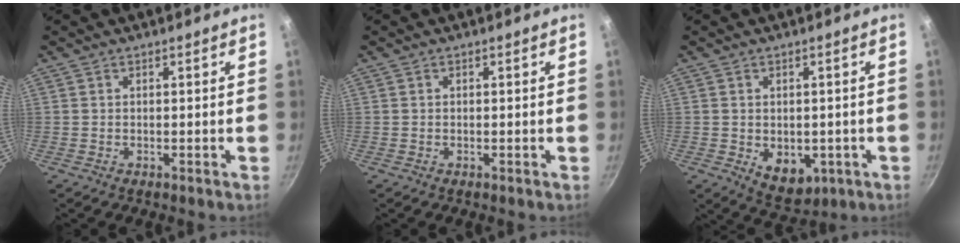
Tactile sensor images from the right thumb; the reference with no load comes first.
{"total": 0.0}
{"total": 7.4, "force": [-1.6, 5.2, 5.1], "torque": [-0.050, -0.007, -0.005]}